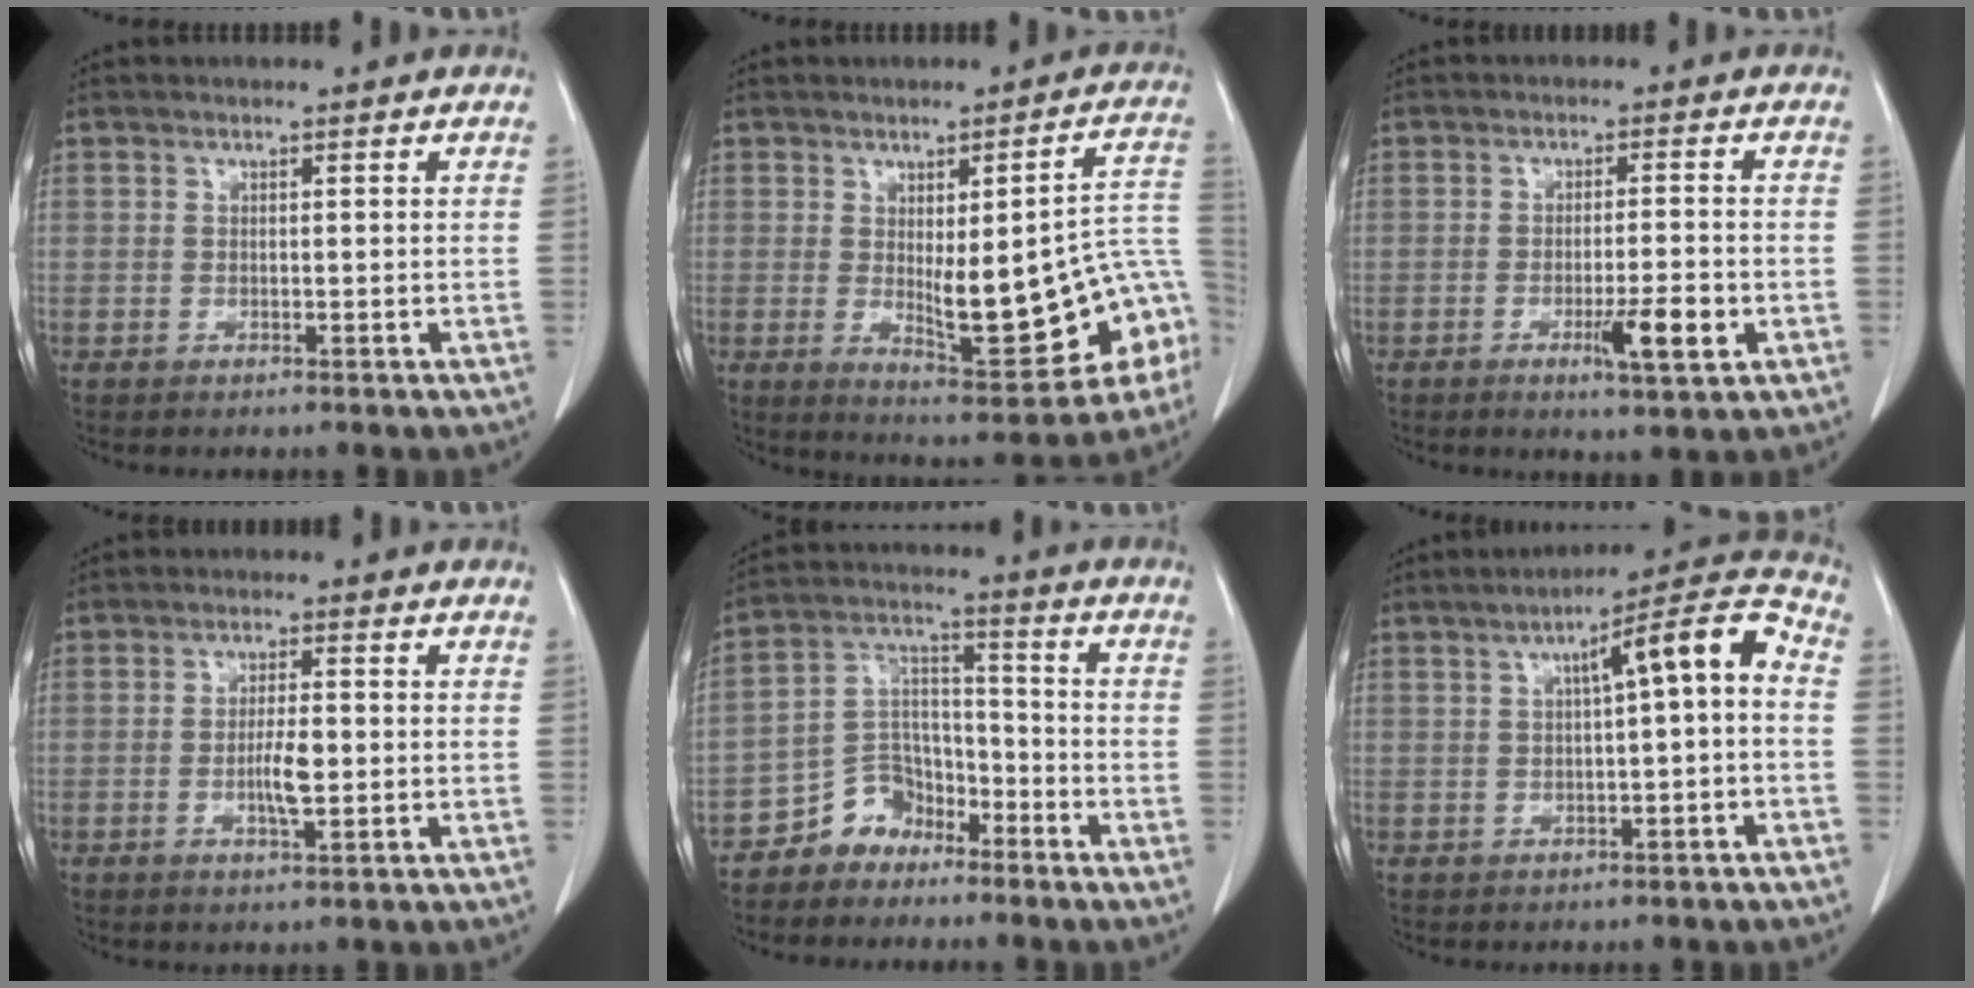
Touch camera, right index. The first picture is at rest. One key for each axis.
{"total": 17.8, "fx": -3.0, "fy": 4.3, "fz": 17.0, "tx": -0.166, "ty": 0.016, "tz": -0.019}
{"total": 6.3, "fx": -2.4, "fy": 0.7, "fz": 5.8, "tx": -0.091, "ty": -0.006, "tz": -0.033}
{"total": 4.2, "fx": -0.8, "fy": 0.8, "fz": 4.0, "tx": -0.076, "ty": -0.002, "tz": -0.013}
{"total": 7.5, "fx": -5.6, "fy": 4.9, "fz": 1.1, "tx": -0.017, "ty": 0.033, "tz": -0.105}
{"total": 8.9, "fx": 0.8, "fy": 1.0, "fz": 8.8, "tx": -0.127, "ty": 0.030, "tz": 0.008}